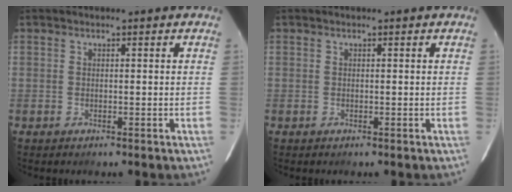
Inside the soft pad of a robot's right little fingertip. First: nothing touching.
{"total": 0.0}